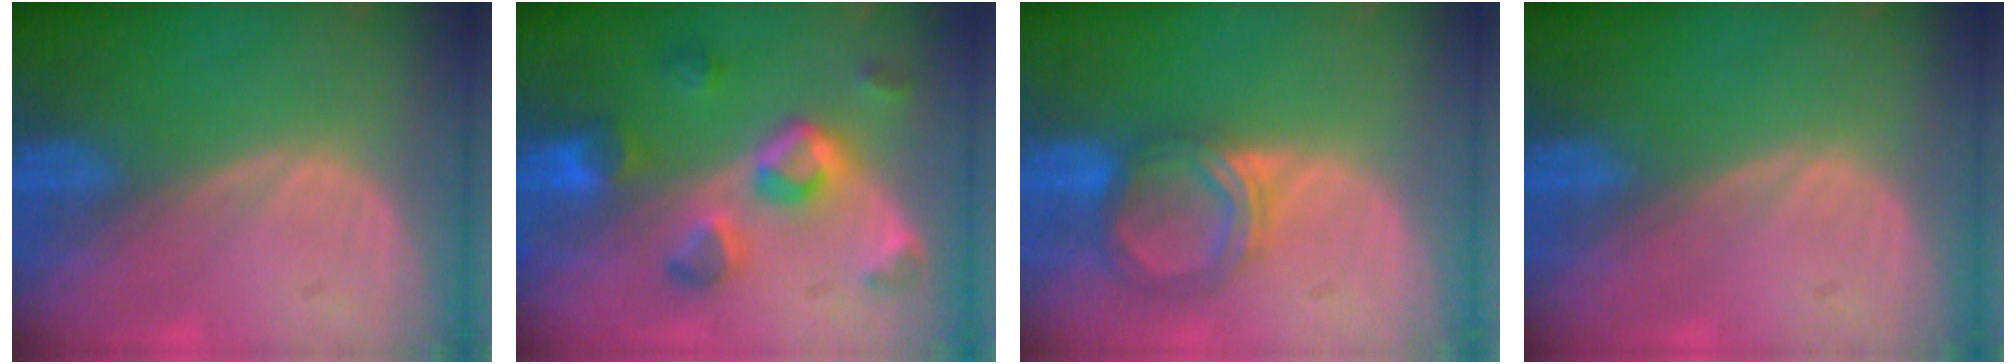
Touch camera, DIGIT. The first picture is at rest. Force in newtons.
{"total": 7.3, "press": 7.3, "slide": 0.8}
{"total": 5.4, "press": 5.1, "slide": 1.7}
{"total": 0.0}